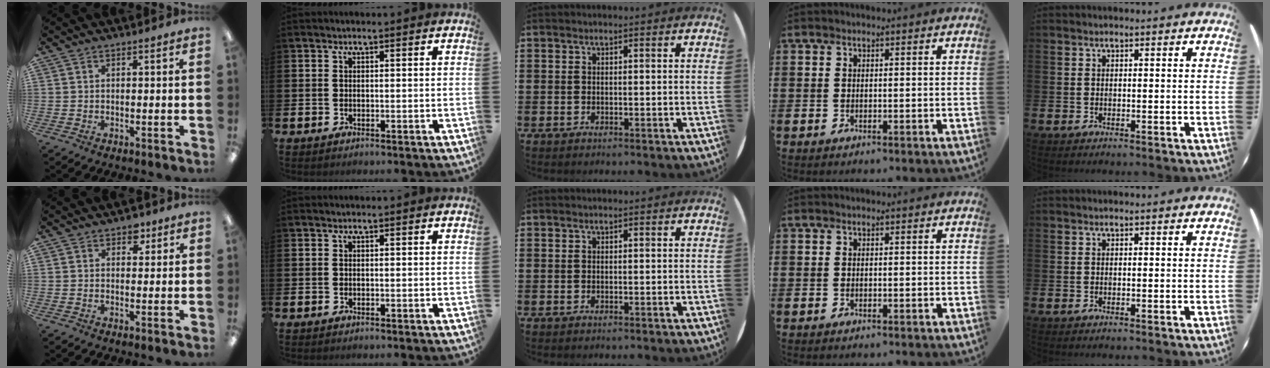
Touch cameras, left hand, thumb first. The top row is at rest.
{"thumb": {"total": 3.2, "force": [2.0, 2.1, 1.4], "torque": [-0.008, -0.005, 0.031]}}